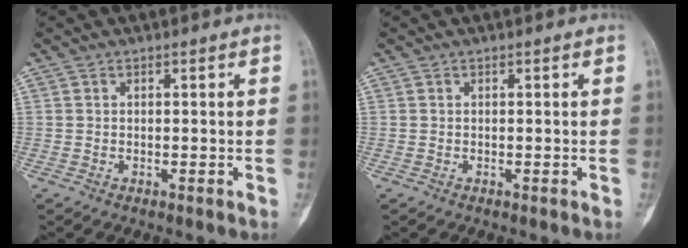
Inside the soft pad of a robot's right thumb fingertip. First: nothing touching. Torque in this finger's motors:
{"motor_torque": [-0.12, 0.25, 0.20, -0.29, 0.09]}